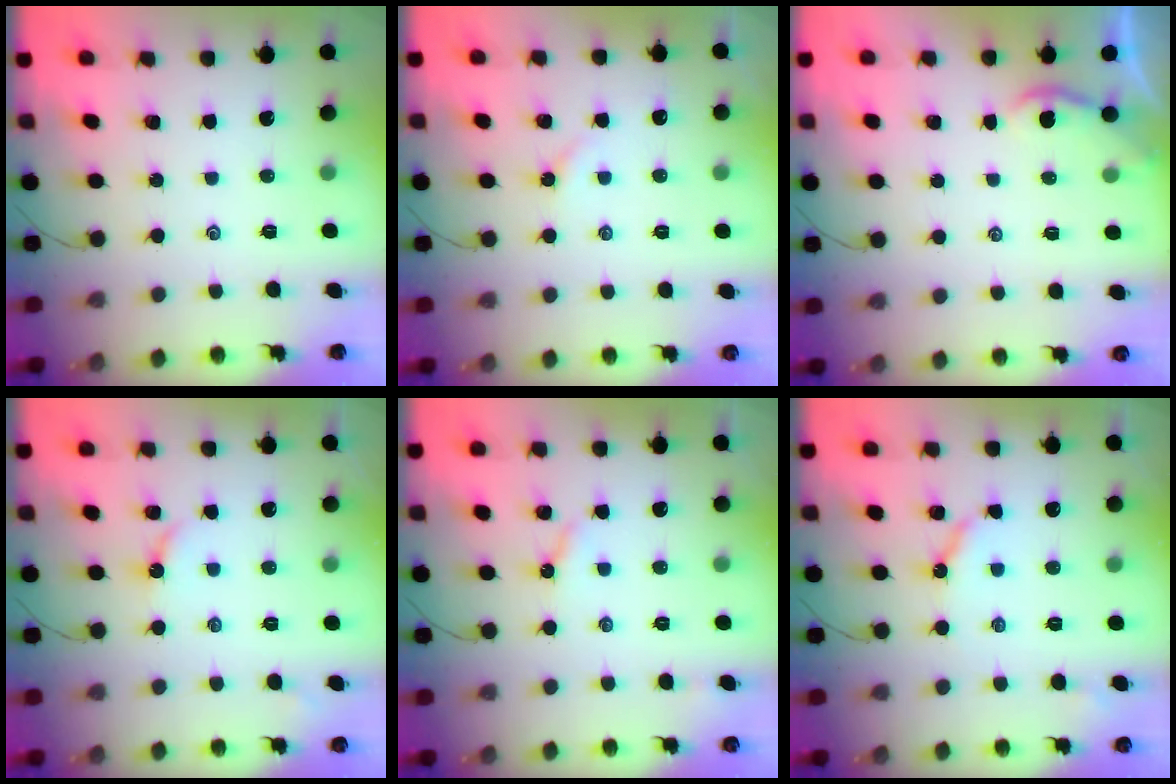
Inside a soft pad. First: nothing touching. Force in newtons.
{"total": 3.0, "press": 2.9, "slide": 0.6}
{"total": 1.6, "press": 1.6, "slide": 0.2}
{"total": 2.6, "press": 2.6, "slide": 0.3}
{"total": 2.9, "press": 2.8, "slide": 0.4}
{"total": 5.4, "press": 5.4, "slide": 0.3}